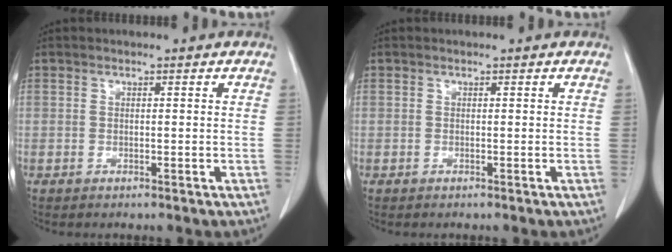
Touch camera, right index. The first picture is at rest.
{"total": 0.0}